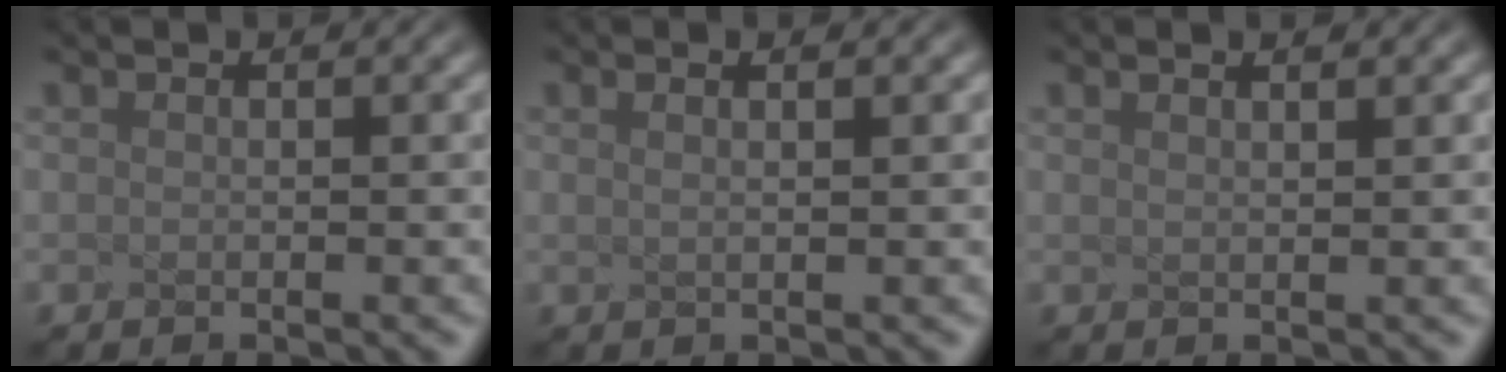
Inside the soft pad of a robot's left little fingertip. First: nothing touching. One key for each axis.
{"total": 1.7, "fx": 0.7, "fy": 0.6, "fz": 1.4, "tx": -0.021, "ty": 0.019, "tz": 0.004}
{"total": 1.6, "fx": 1.1, "fy": 0.4, "fz": 1.0, "tx": -0.007, "ty": 0.022, "tz": 0.006}